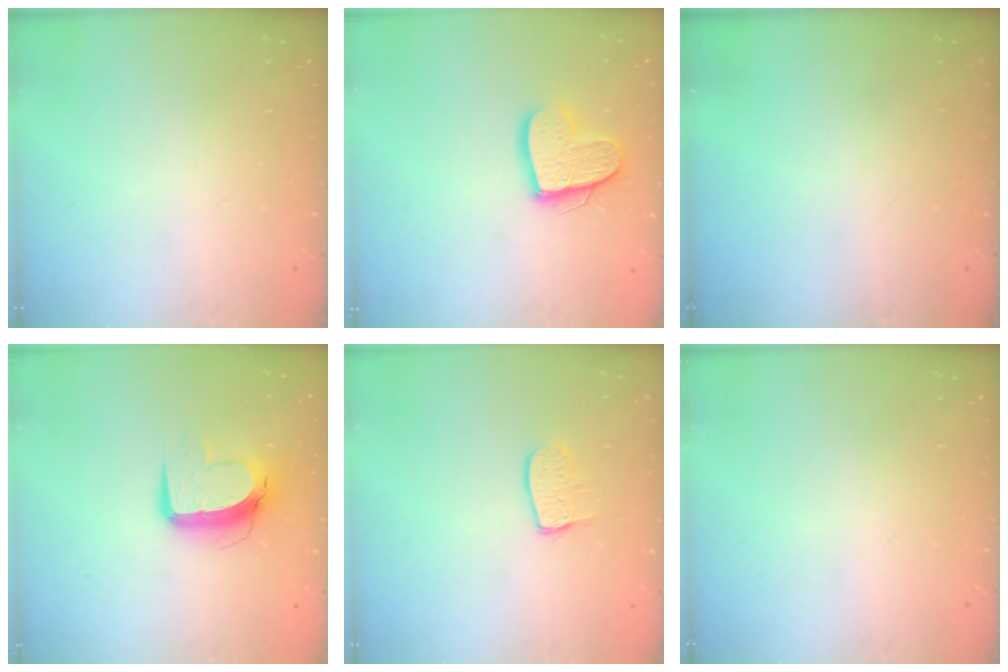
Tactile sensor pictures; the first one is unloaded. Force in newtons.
{"total": 12.9, "press": 12.9, "slide": 1.0}
{"total": 0.0}
{"total": 10.5, "press": 10.5, "slide": 0.7}
{"total": 7.5, "press": 7.5, "slide": 0.6}
{"total": 0.0}